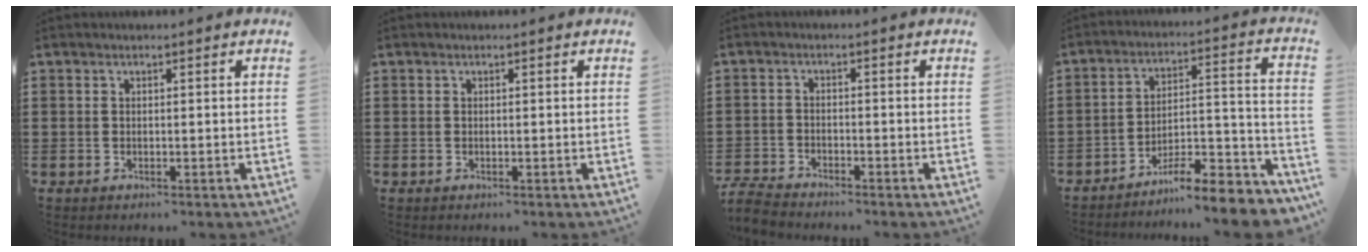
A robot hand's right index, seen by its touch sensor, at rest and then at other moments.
{"total": 0.0}
{"total": 3.2, "force": [-3.1, 0.3, 0.4], "torque": [-0.024, -0.004, -0.070]}
{"total": 8.6, "force": [-7.8, 1.0, 3.5], "torque": [-0.042, 0.017, -0.149]}